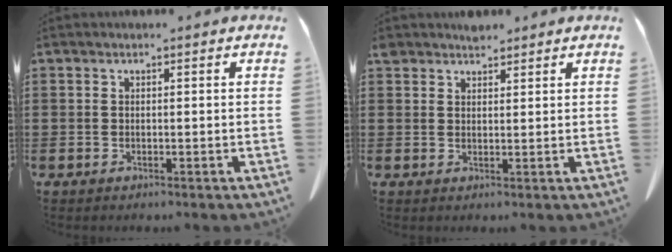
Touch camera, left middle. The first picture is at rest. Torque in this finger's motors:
{"motor_torque": [0.53, 0.46, 0.00, 0.03]}